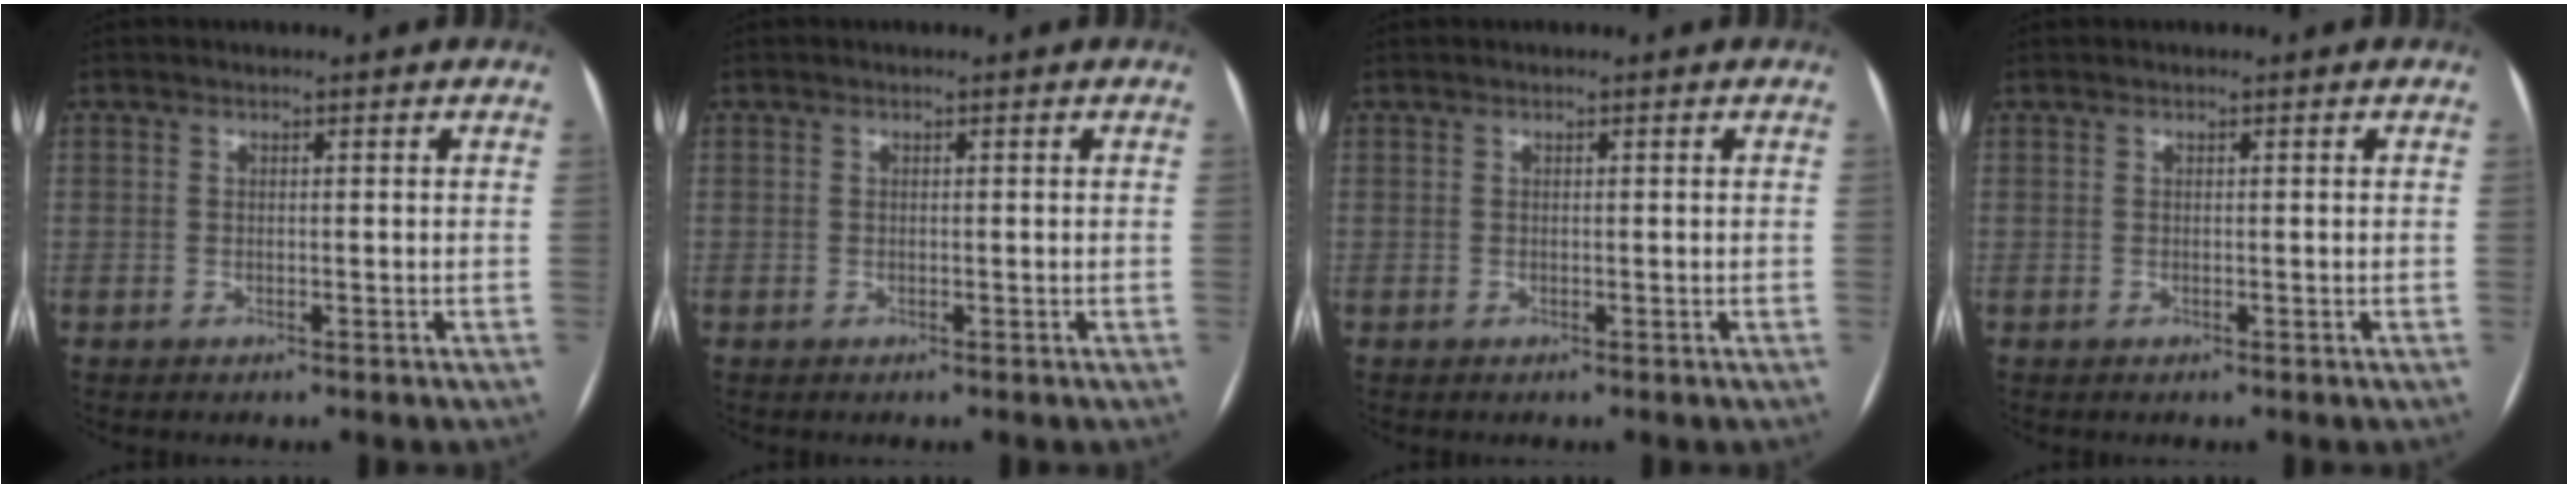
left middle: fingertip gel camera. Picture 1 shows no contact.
{"total": 0.0}
{"total": 0.0}
{"total": 0.0}